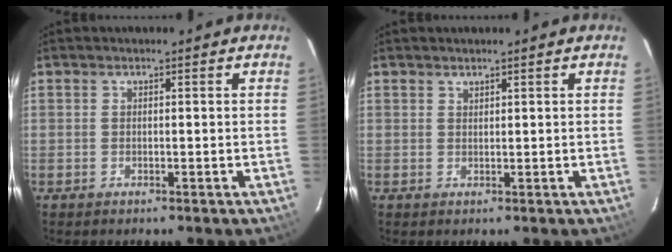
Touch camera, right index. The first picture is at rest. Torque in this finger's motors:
{"motor_torque": [0.22, 0.32, -0.02, 0.00]}